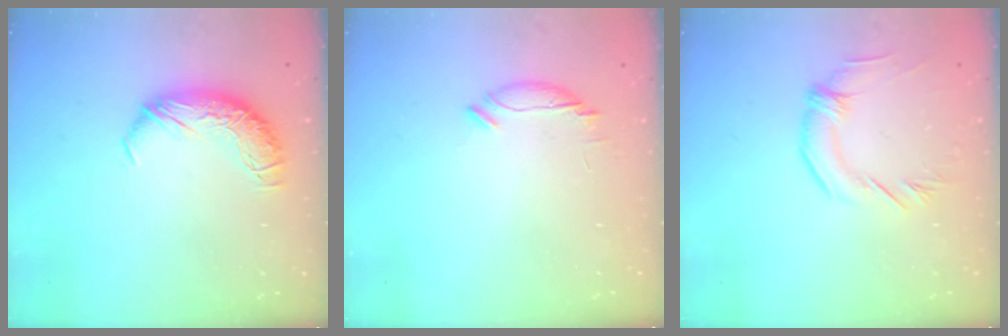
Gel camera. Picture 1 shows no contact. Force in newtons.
{"total": 5.5, "press": 5.4, "slide": 1.1}
{"total": 1.3, "press": 1.3, "slide": 0.4}